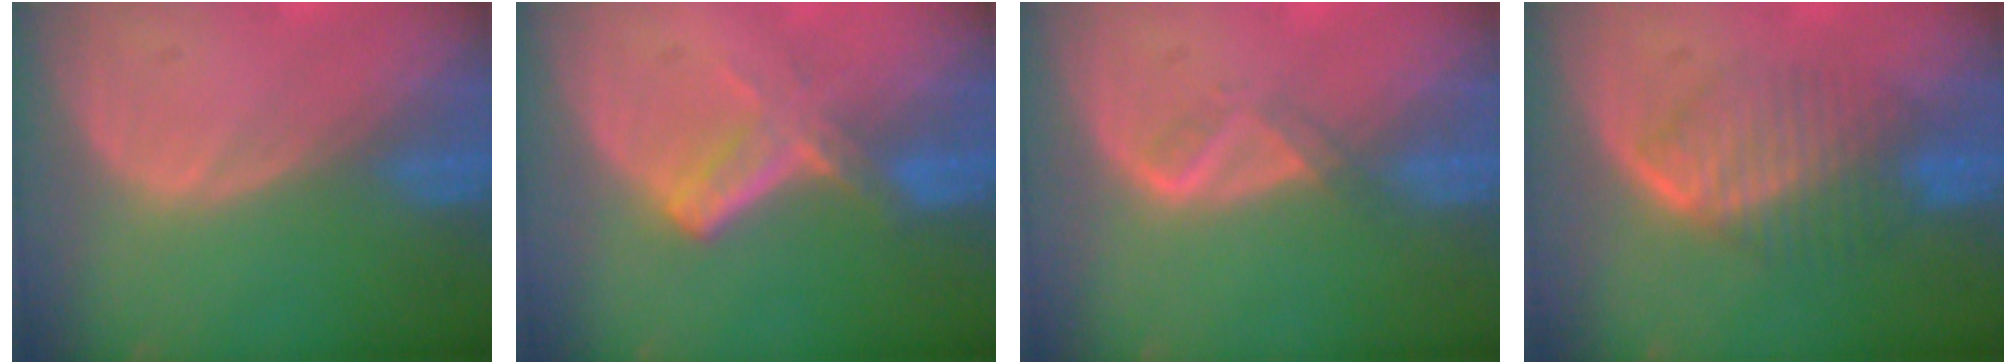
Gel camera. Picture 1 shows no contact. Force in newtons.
{"total": 5.8, "press": 5.1, "slide": 2.9}
{"total": 2.1, "press": 2.0, "slide": 0.6}
{"total": 6.6, "press": 6.5, "slide": 1.3}